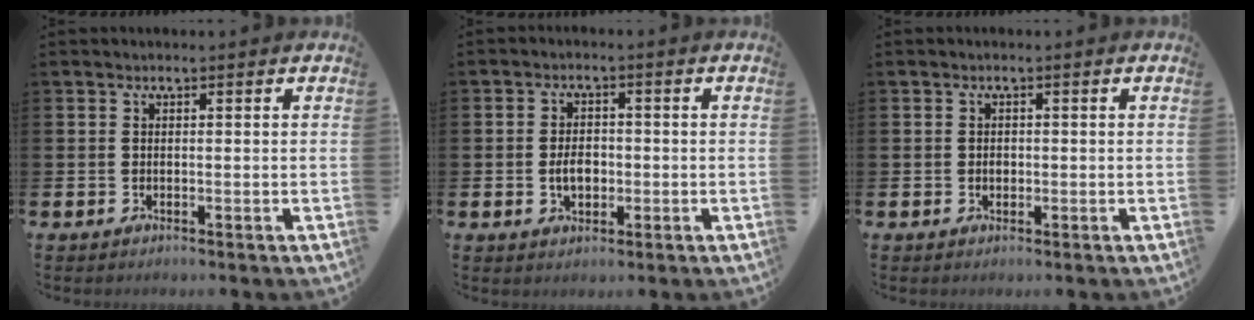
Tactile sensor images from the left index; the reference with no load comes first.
{"total": 3.3, "force": [-0.7, 2.2, 2.4], "torque": [-0.028, -0.002, -0.018]}
{"total": 0.9, "force": [-0.2, 0.7, 0.5], "torque": [-0.002, 0.003, -0.007]}